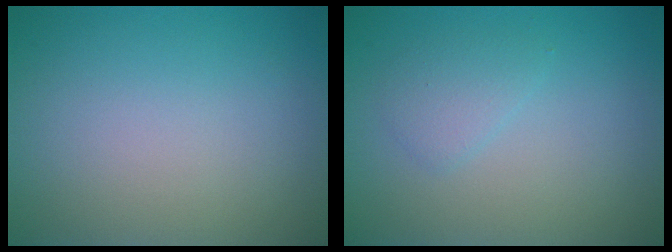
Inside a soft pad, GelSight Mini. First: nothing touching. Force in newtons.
{"total": 1.5, "press": 1.5, "slide": 0.2}